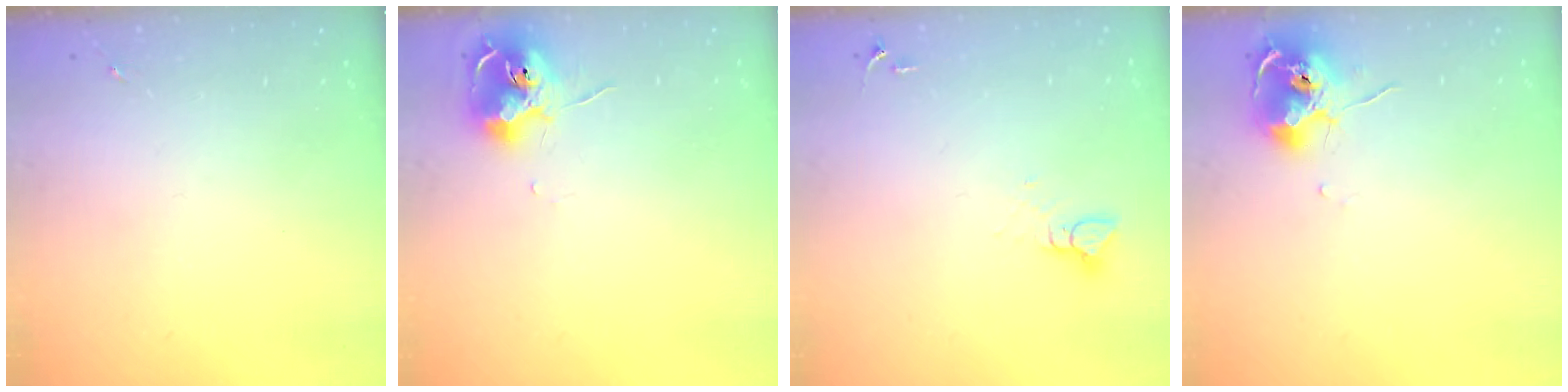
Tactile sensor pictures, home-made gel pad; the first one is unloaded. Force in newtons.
{"total": 11.1, "press": 11.0, "slide": 0.6}
{"total": 3.9, "press": 3.8, "slide": 0.5}
{"total": 10.3, "press": 10.3, "slide": 0.9}